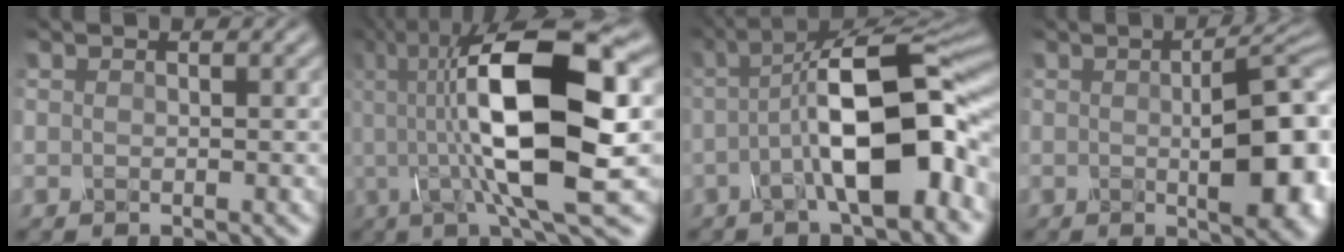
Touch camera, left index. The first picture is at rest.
{"total": 14.2, "force": [1.0, 4.1, 13.6], "torque": [-0.231, 0.009, 0.012]}
{"total": 11.7, "force": [-1.4, 3.7, 11.0], "torque": [-0.163, 0.017, -0.030]}
{"total": 10.4, "force": [-0.2, 3.4, 9.8], "torque": [-0.118, -0.003, 0.003]}